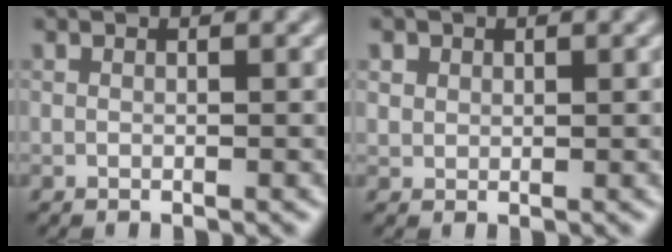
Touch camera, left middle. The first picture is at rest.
{"total": 0.8, "force": [0.5, 0.6, -0.2], "torque": [-0.005, -0.002, 0.026]}